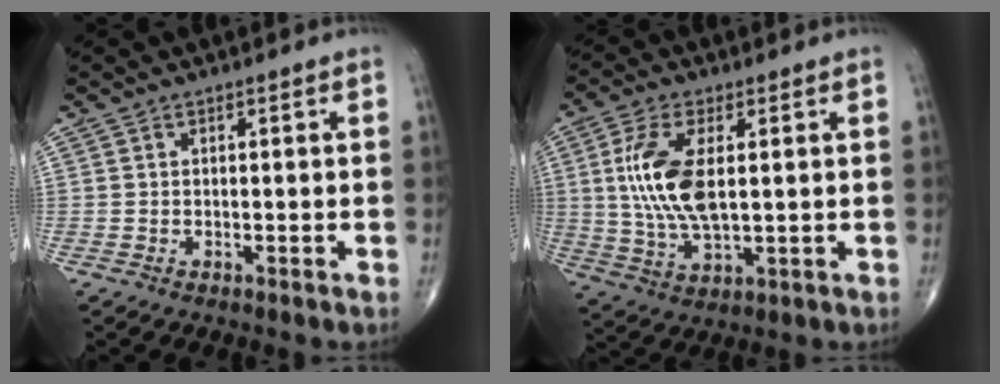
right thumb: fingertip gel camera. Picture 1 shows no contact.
{"total": 12.2, "force": [1.9, 5.5, 10.8], "torque": [-0.228, -0.009, 0.041]}